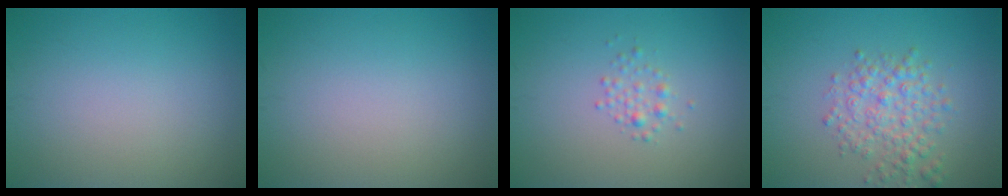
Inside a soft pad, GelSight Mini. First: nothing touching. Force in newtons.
{"total": 0.0}
{"total": 1.2, "press": 1.2, "slide": 0.1}
{"total": 3.6, "press": 3.6, "slide": 0.1}